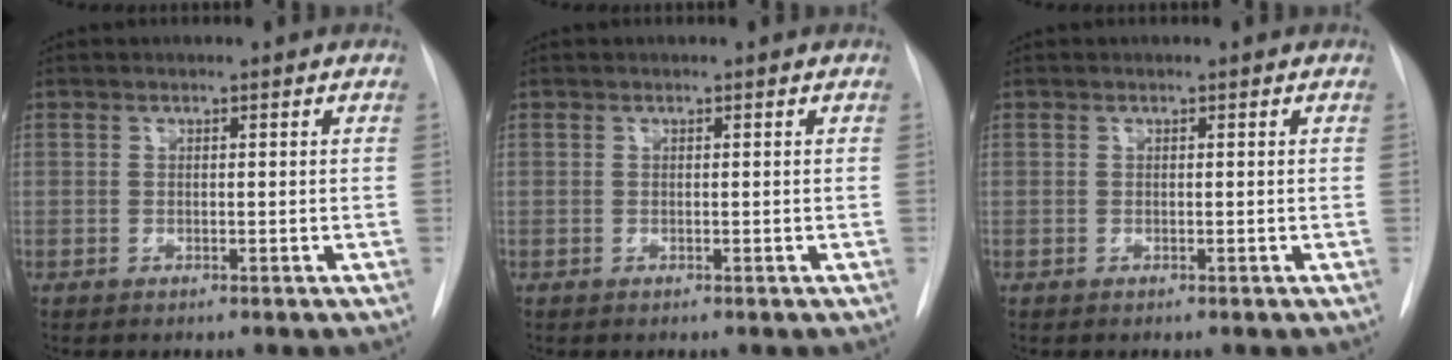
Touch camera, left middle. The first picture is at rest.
{"total": 0.0}
{"total": 0.0}